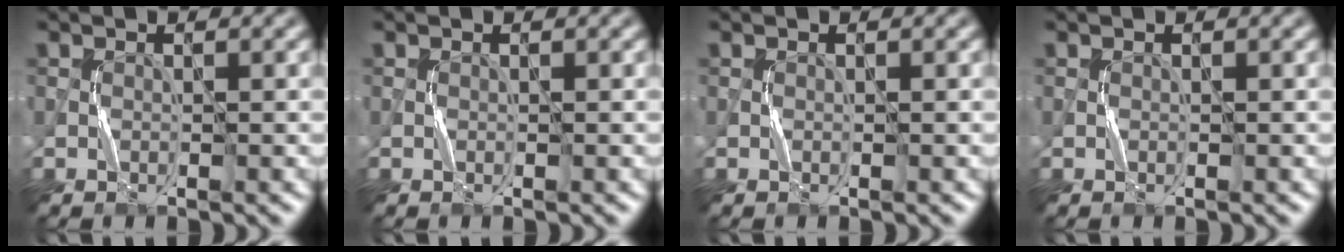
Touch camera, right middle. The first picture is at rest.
{"total": 0.0}
{"total": 0.0}
{"total": 0.0}